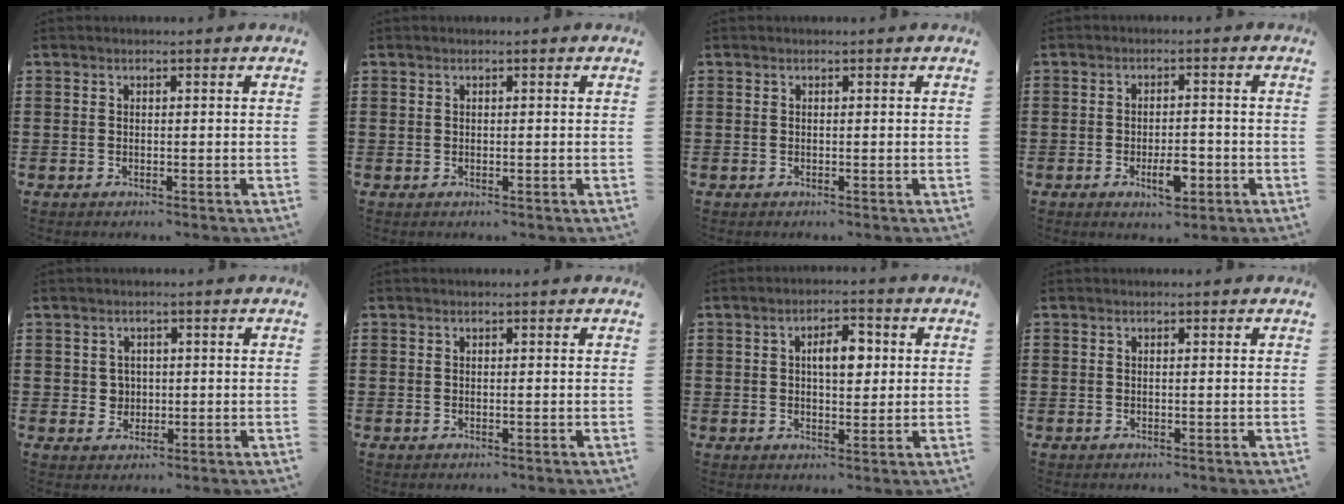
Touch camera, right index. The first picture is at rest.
{"total": 0.0}
{"total": 0.0}
{"total": 4.9, "force": [-2.0, 2.0, 4.0], "torque": [-0.071, 0.006, -0.035]}
{"total": 2.1, "force": [0.2, 2.0, 0.6], "torque": [-0.019, 0.009, 0.002]}
{"total": 0.0}
{"total": 5.1, "force": [0.9, 2.3, 4.5], "torque": [-0.075, 0.005, 0.008]}
{"total": 0.0}